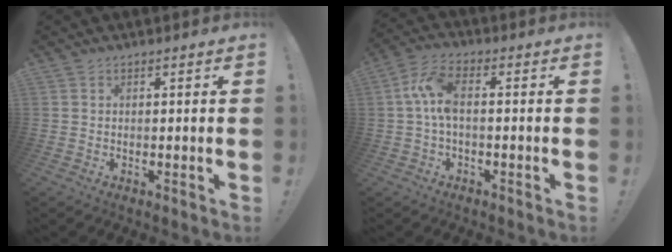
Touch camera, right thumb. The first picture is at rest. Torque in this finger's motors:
{"motor_torque": [0.60, -0.07, 1.12, -0.68, 0.25]}